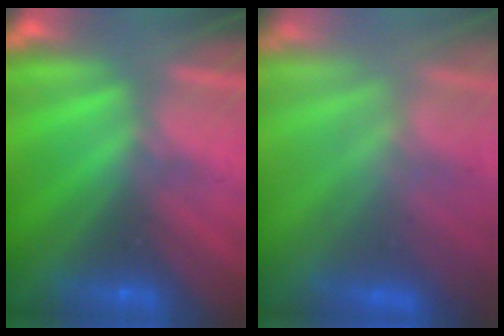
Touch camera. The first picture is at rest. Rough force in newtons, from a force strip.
{"total": 3.2}